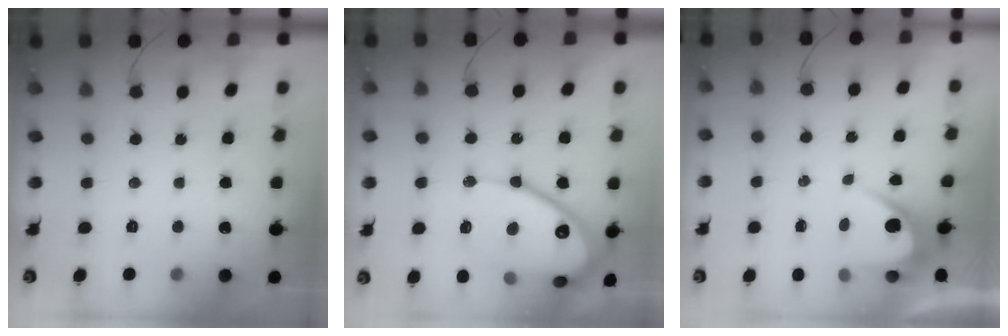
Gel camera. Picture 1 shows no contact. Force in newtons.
{"total": 18.6, "press": 18.5, "slide": 1.7}
{"total": 5.7, "press": 5.7, "slide": 0.3}